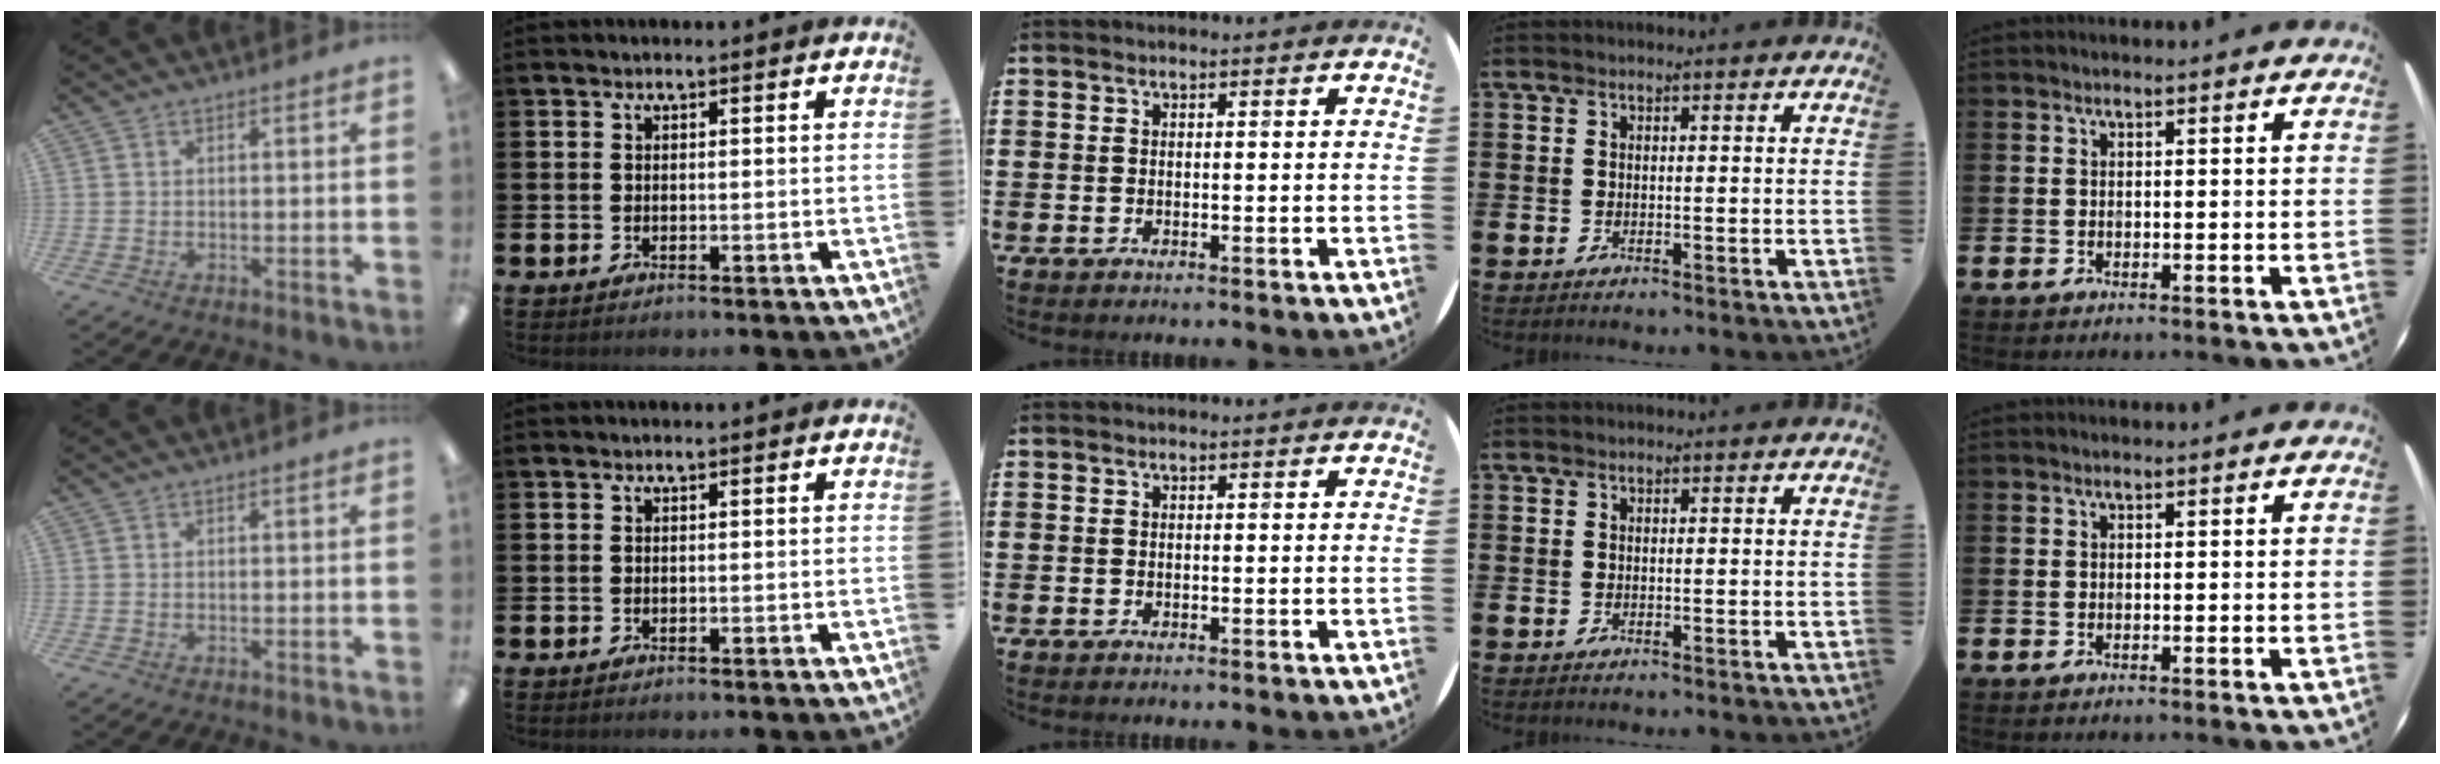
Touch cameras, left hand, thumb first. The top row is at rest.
{}